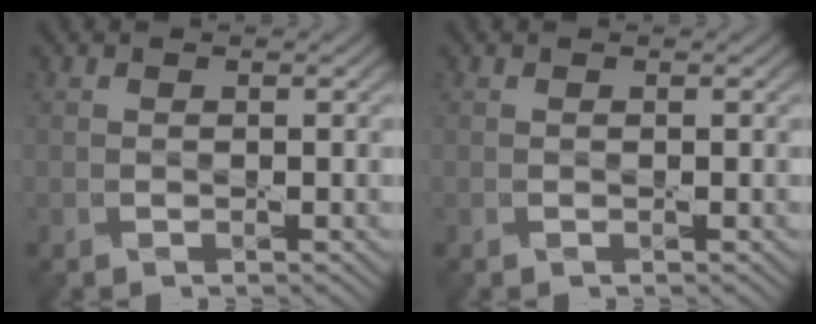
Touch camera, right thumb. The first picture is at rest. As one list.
[{"total": 0.0}]